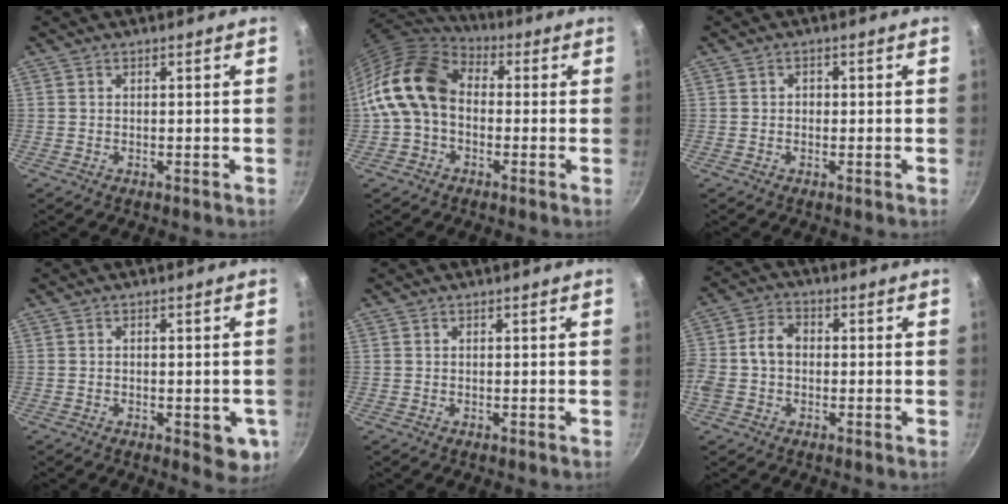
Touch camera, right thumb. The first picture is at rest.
{"total": 14.2, "force": [-0.3, 10.2, 9.9], "torque": [-0.161, 0.035, -0.025]}
{"total": 1.2, "force": [-0.1, 1.0, 0.6], "torque": [-0.007, 0.004, -0.003]}
{"total": 6.2, "force": [-1.8, 2.8, 5.2], "torque": [-0.042, 0.001, -0.021]}
{"total": 0.0}
{"total": 3.9, "force": [-0.3, 2.8, 2.7], "torque": [-0.059, 0.011, -0.014]}